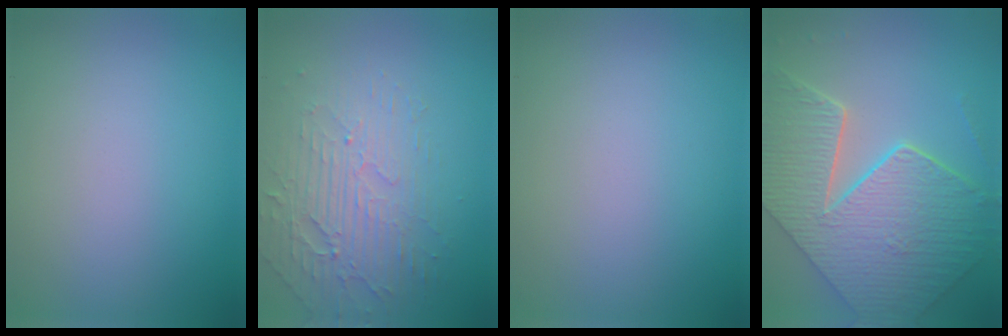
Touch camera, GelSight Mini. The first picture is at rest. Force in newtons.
{"total": 3.9, "press": 3.4, "slide": 1.8}
{"total": 0.0}
{"total": 9.2, "press": 6.8, "slide": 6.2}